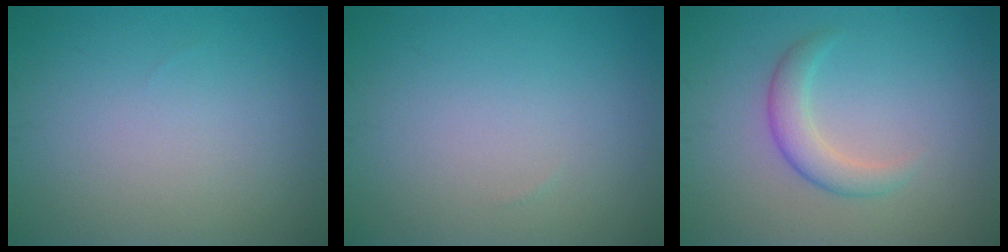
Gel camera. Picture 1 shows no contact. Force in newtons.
{"total": 0.0}
{"total": 2.5, "press": 2.5, "slide": 0.1}